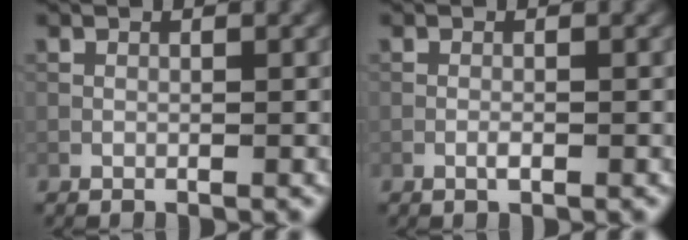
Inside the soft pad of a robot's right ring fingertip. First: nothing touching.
{"total": 0.6, "force": [-0.3, 0.1, 0.5], "torque": [-0.012, 0.000, -0.007]}